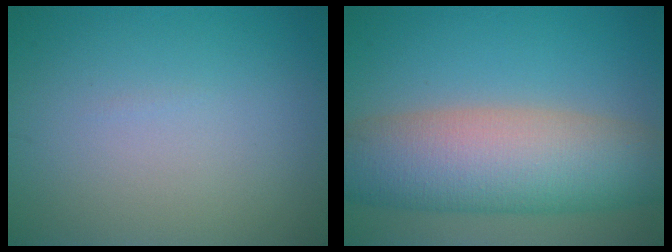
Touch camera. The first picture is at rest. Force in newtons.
{"total": 10.7, "press": 10.7, "slide": 0.6}